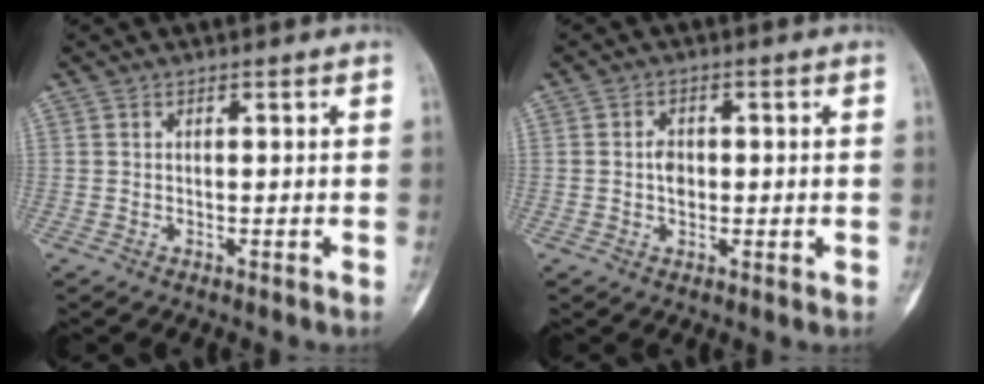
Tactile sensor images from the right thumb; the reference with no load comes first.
{"total": 3.1, "force": [-0.1, 2.3, 2.1], "torque": [-0.021, 0.005, -0.006]}